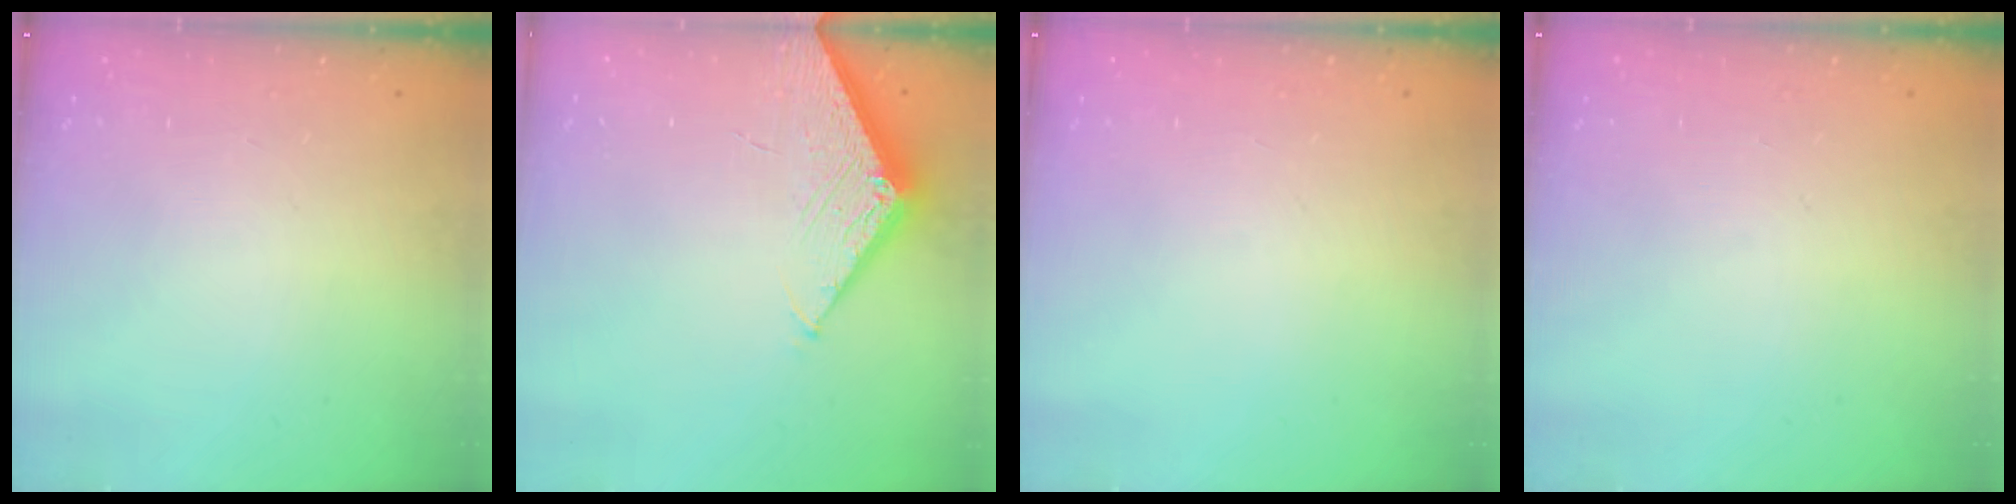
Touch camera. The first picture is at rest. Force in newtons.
{"total": 6.1, "press": 6.1, "slide": 0.5}
{"total": 0.0}
{"total": 0.0}